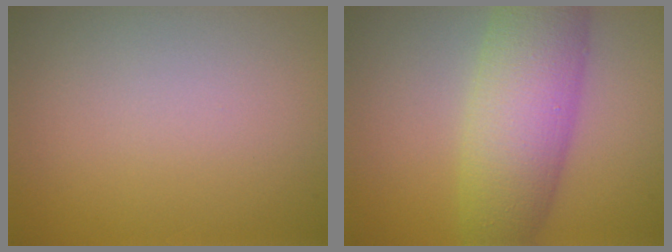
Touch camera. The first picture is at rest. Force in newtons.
{"total": 8.1, "press": 8.1, "slide": 0.1}